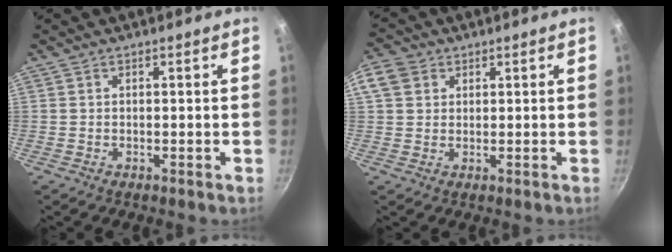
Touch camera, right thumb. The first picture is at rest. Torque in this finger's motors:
{"motor_torque": [-0.02, 0.89, 0.64, -0.42, 0.48]}